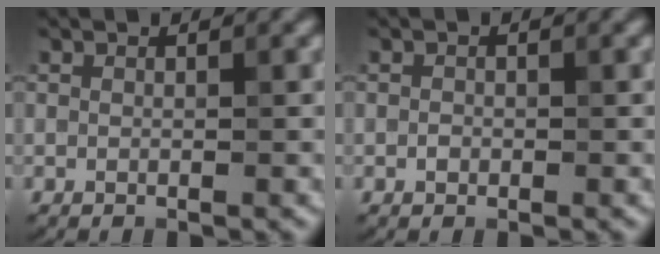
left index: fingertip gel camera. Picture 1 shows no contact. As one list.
[{"total": 0.6, "force": [-0.2, 0.5, 0.3], "torque": [-0.003, -0.001, -0.005]}]